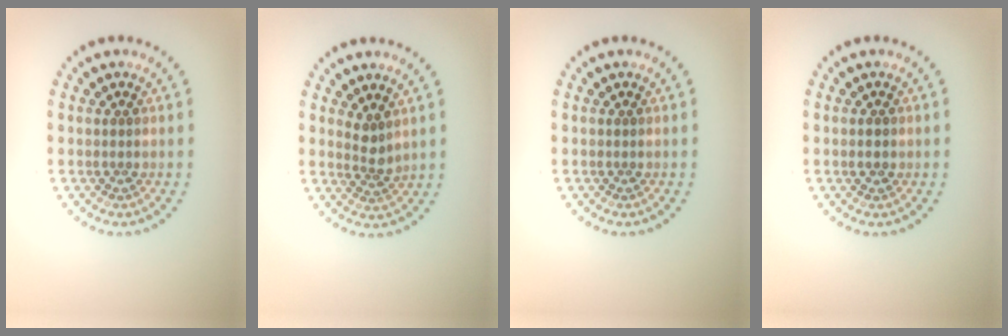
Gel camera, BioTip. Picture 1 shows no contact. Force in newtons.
{"total": 2.0, "press": 1.4, "slide": 1.4}
{"total": 0.0}
{"total": 1.2, "press": 1.2, "slide": 0.1}